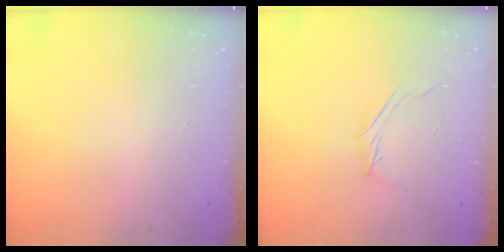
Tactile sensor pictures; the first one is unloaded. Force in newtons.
{"total": 4.1, "press": 4.0, "slide": 1.0}